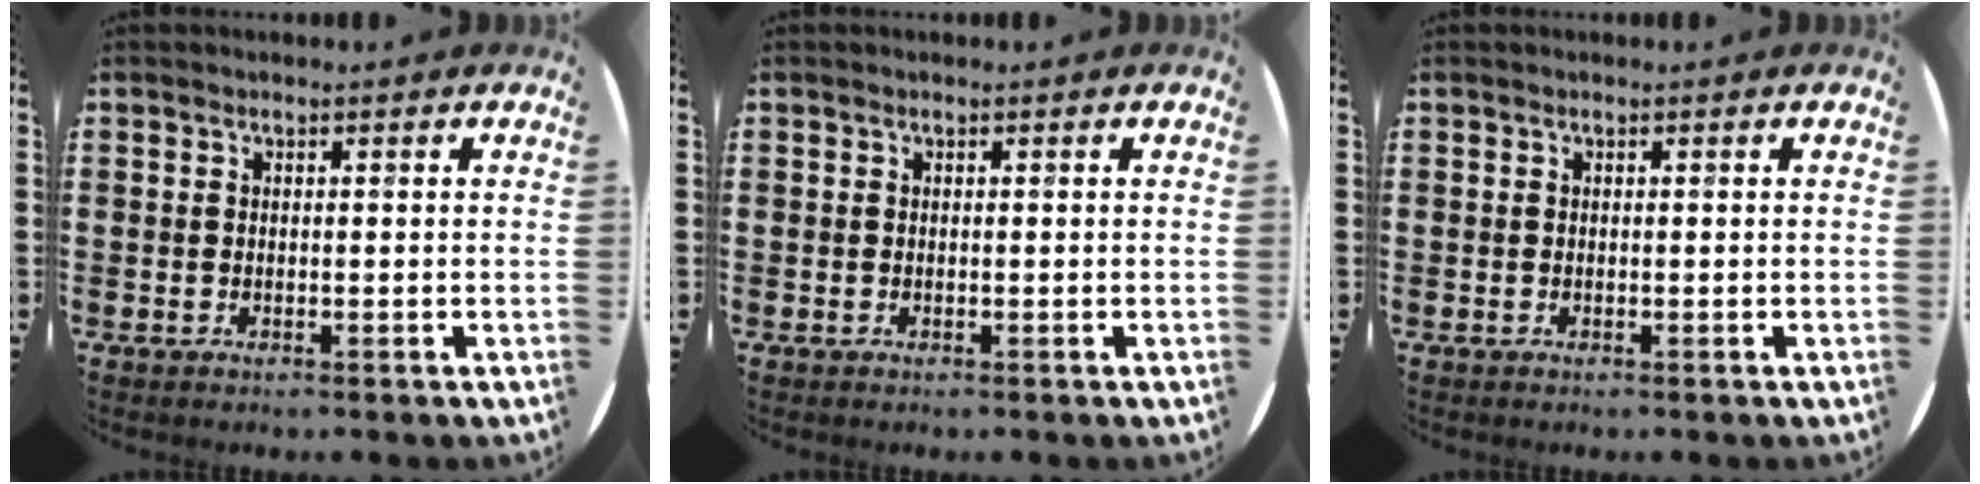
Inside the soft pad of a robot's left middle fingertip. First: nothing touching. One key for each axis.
{"total": 0.0}
{"total": 0.0}